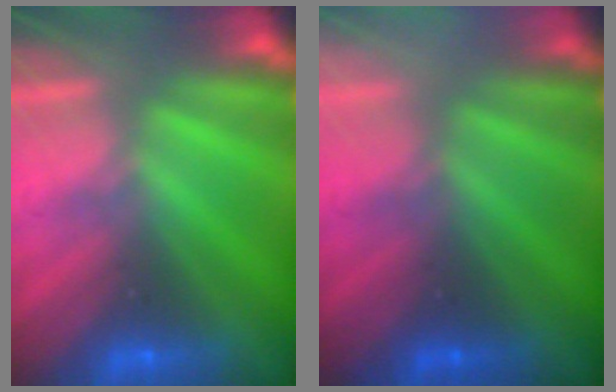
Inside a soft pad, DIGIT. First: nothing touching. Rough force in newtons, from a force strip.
{"total": 2.7}